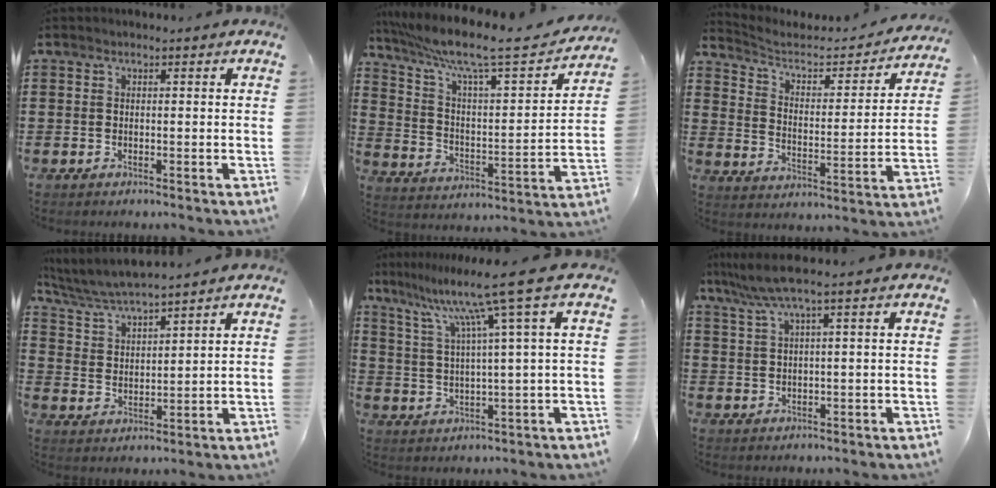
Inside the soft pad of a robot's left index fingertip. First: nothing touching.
{"total": 9.5, "force": [7.3, 0.9, 6.1], "torque": [-0.144, -0.048, 0.117]}
{"total": 4.1, "force": [3.4, 1.5, 1.6], "torque": [-0.046, -0.028, 0.047]}
{"total": 5.3, "force": [5.1, 0.2, 1.4], "torque": [-0.047, -0.023, 0.091]}
{"total": 10.4, "force": [5.6, -1.8, 8.6], "torque": [-0.181, -0.024, 0.083]}
{"total": 4.2, "force": [2.0, -0.3, 3.6], "torque": [-0.082, -0.009, 0.031]}